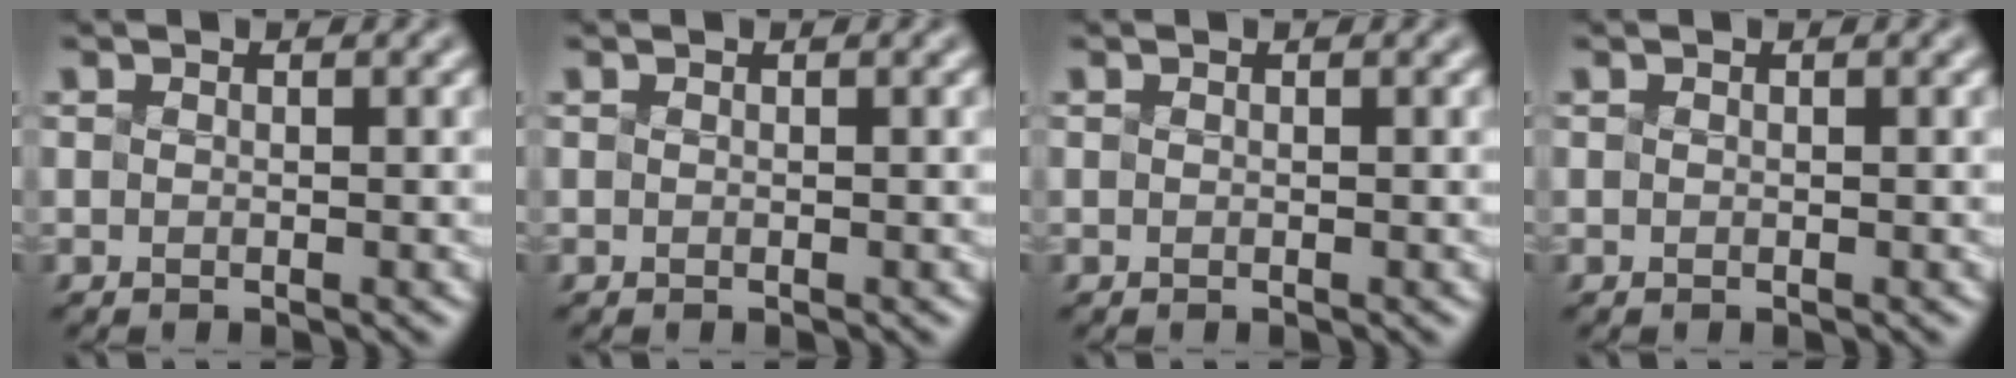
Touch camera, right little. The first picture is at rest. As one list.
[{"total": 0.0}, {"total": 0.0}, {"total": 0.0}]